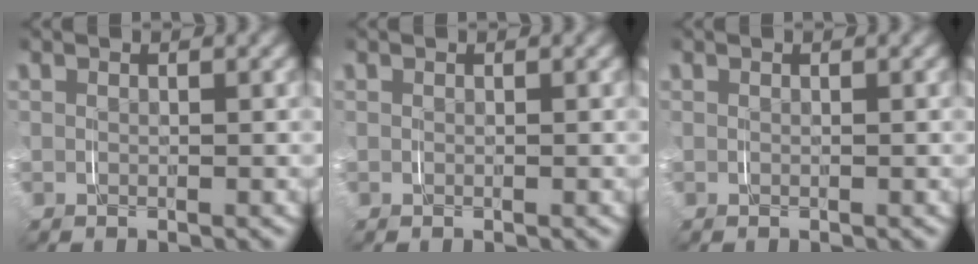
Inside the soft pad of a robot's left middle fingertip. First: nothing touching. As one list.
[{"total": 0.0}, {"total": 0.0}]